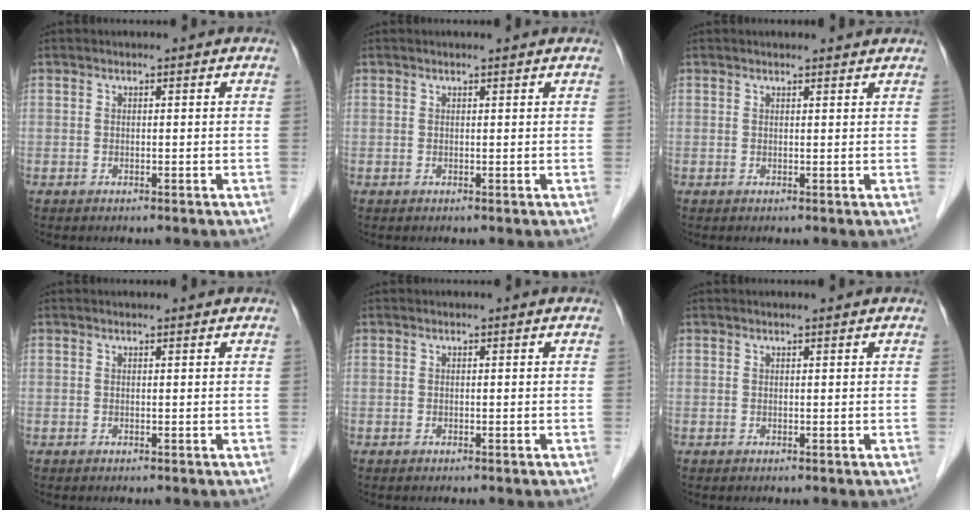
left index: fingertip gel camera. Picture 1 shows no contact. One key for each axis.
{"total": 1.0, "fx": 0.9, "fy": 0.0, "fz": 0.4, "tx": -0.009, "ty": 0.004, "tz": 0.015}
{"total": 3.0, "fx": 2.9, "fy": 0.2, "fz": 0.7, "tx": -0.013, "ty": 0.008, "tz": 0.031}
{"total": 1.0, "fx": 0.9, "fy": 0.0, "fz": 0.2, "tx": -0.008, "ty": 0.009, "tz": 0.014}
{"total": 0.0}
{"total": 0.8, "fx": 0.7, "fy": 0.0, "fz": 0.4, "tx": -0.009, "ty": 0.004, "tz": 0.013}